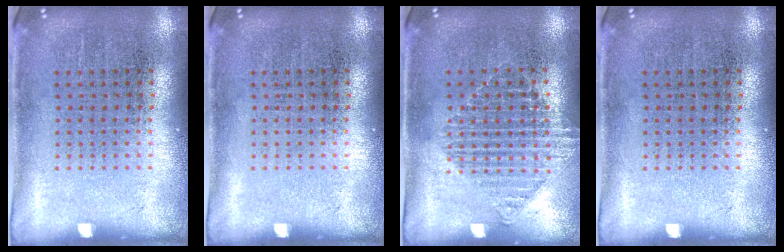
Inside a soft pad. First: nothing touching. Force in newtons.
{"total": 0.0}
{"total": 1.2, "press": 1.1, "slide": 0.3}
{"total": 0.0}